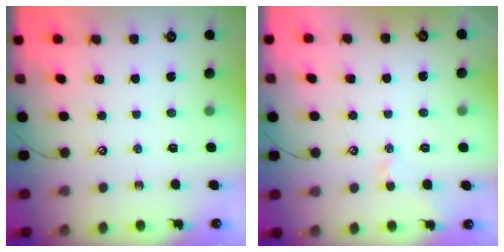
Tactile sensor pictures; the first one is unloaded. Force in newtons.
{"total": 1.2, "press": 0.9, "slide": 0.7}